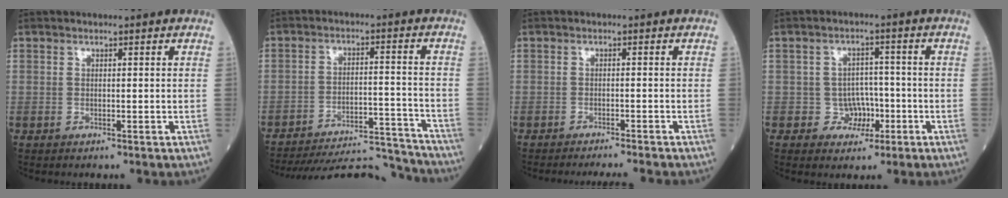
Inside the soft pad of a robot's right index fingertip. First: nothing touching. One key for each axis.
{"total": 17.2, "fx": -16.9, "fy": 0.8, "fz": 3.2, "tx": -0.063, "ty": 0.009, "tz": -0.246}
{"total": 6.4, "fx": -6.1, "fy": -0.4, "fz": 2.0, "tx": -0.020, "ty": -0.016, "tz": -0.082}
{"total": 4.2, "fx": -1.5, "fy": 3.9, "fz": 0.8, "tx": 0.002, "ty": 0.014, "tz": -0.019}